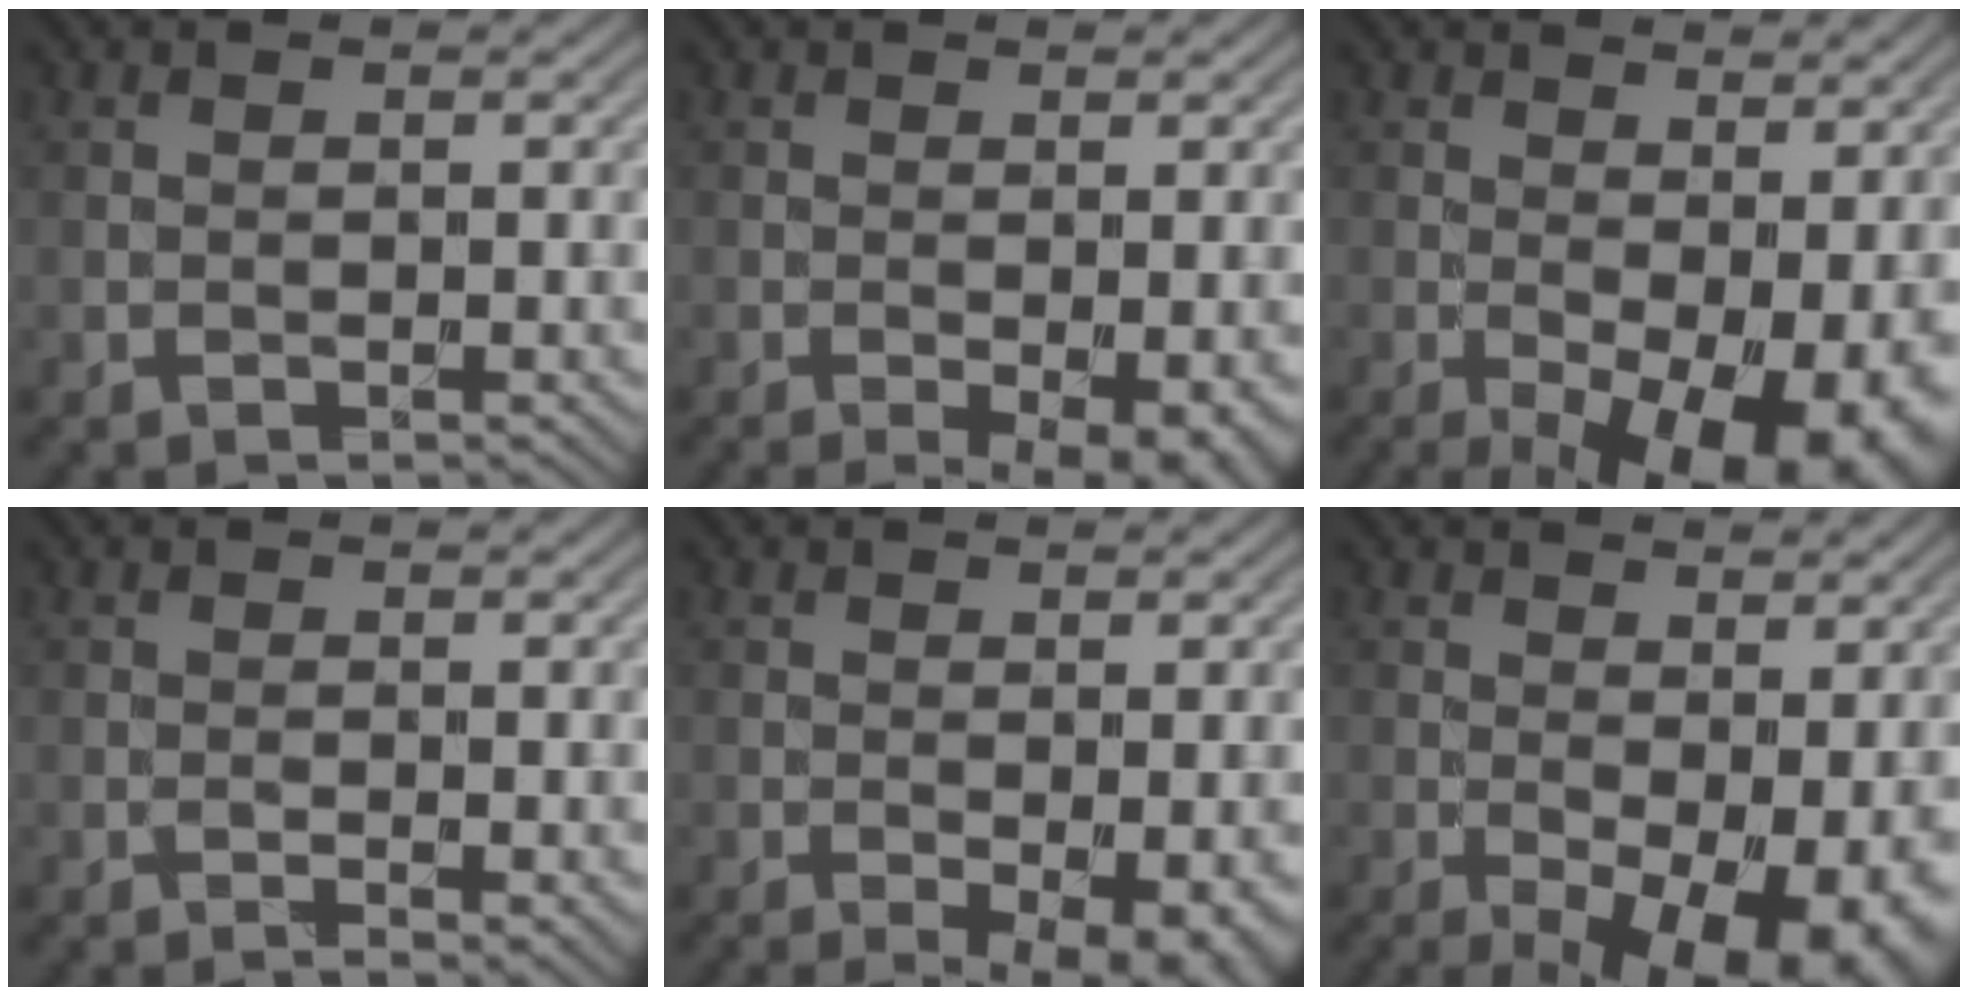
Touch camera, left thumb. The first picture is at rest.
{"total": 4.9, "force": [-2.0, 1.6, 4.1], "torque": [-0.059, -0.009, -0.023]}
{"total": 13.7, "force": [-3.3, 6.5, 11.6], "torque": [-0.158, -0.018, -0.027]}
{"total": 2.0, "force": [-0.4, 0.6, 1.8], "torque": [-0.030, -0.007, -0.006]}
{"total": 5.5, "force": [-2.2, 2.0, 4.7], "torque": [-0.067, -0.012, -0.025]}
{"total": 12.3, "force": [-3.2, 5.8, 10.4], "torque": [-0.142, -0.015, -0.029]}